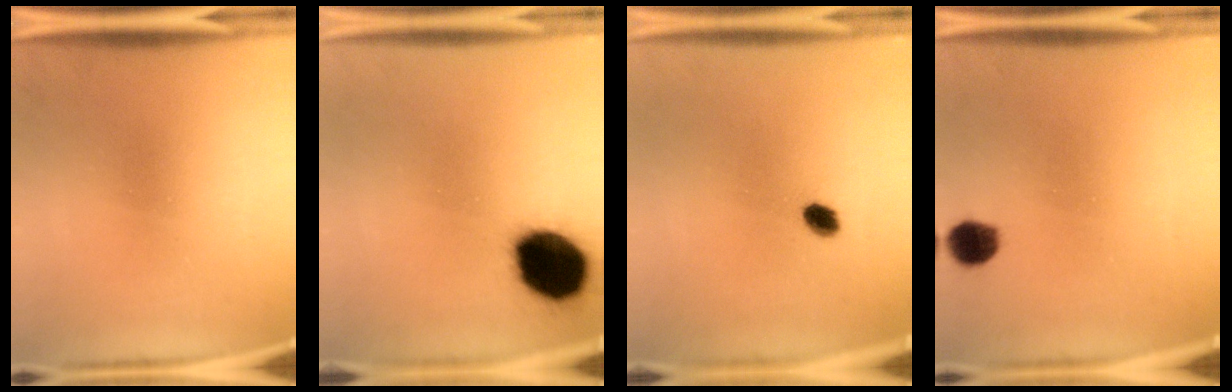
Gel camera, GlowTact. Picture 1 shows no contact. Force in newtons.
{"total": 18.8}
{"total": 2.9}
{"total": 5.1}